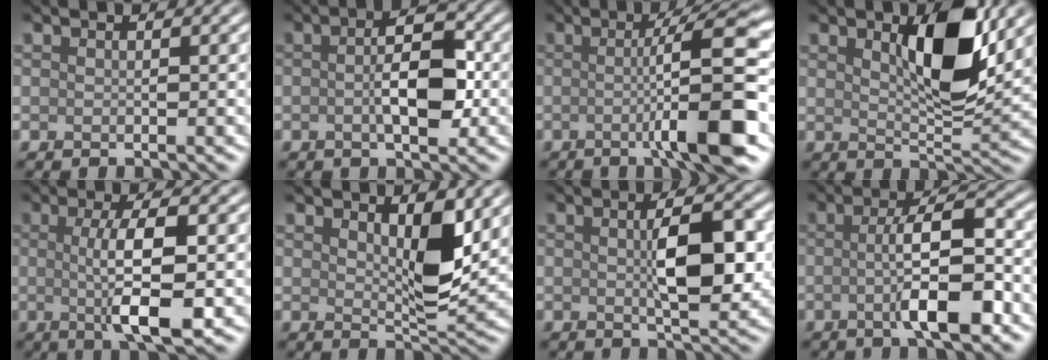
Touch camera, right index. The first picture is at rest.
{"total": 5.0, "force": [-0.6, 2.1, 4.5], "torque": [-0.076, 0.005, -0.015]}
{"total": 9.2, "force": [-1.2, 1.3, 9.0], "torque": [-0.118, 0.004, -0.026]}
{"total": 6.1, "force": [2.2, 2.2, 5.2], "torque": [-0.087, -0.002, 0.037]}
{"total": 6.5, "force": [-0.4, 1.6, 6.3], "torque": [-0.110, -0.005, -0.004]}
{"total": 4.3, "force": [1.6, 1.6, 3.7], "torque": [-0.059, -0.008, 0.028]}
{"total": 5.8, "force": [0.3, 2.2, 5.3], "torque": [-0.088, 0.002, 0.007]}
{"total": 7.2, "force": [-1.8, 1.8, 6.8], "torque": [-0.108, 0.008, -0.033]}